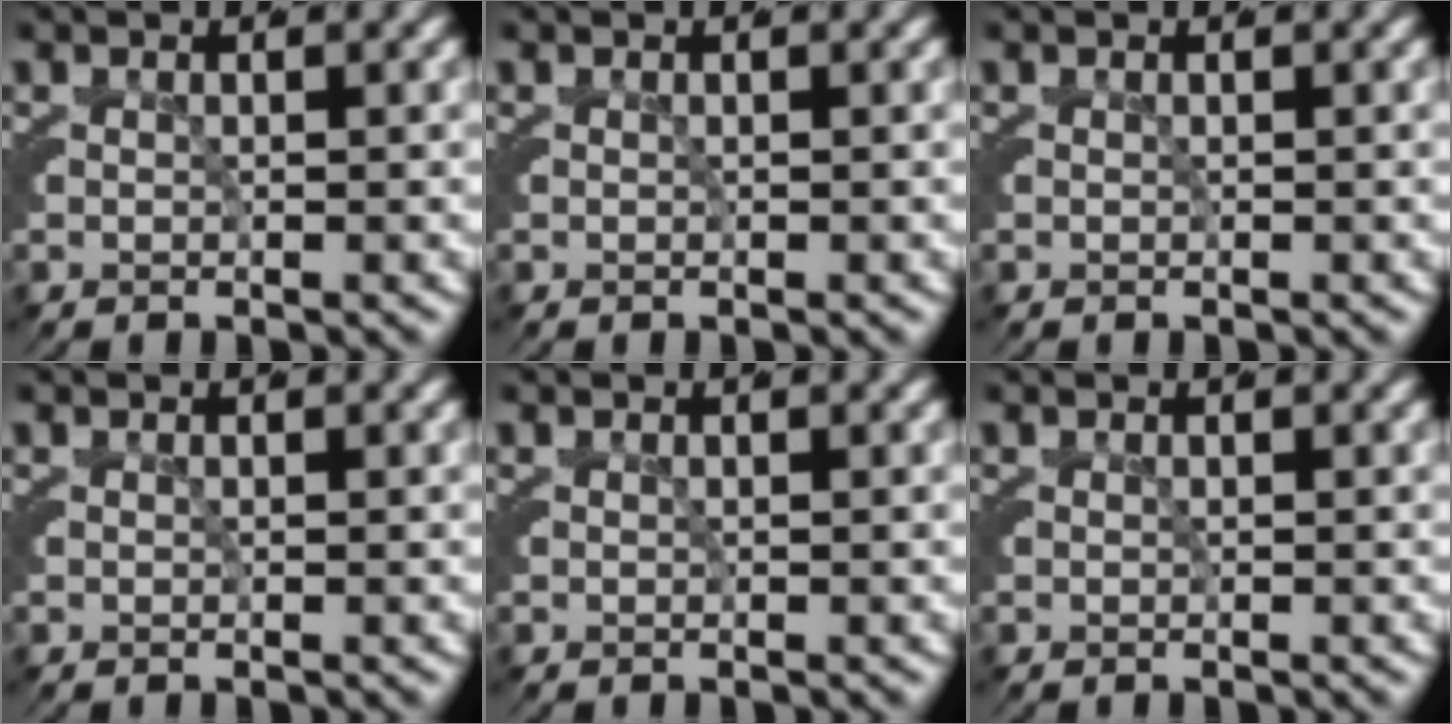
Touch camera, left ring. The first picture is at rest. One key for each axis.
{"total": 0.0}
{"total": 0.0}
{"total": 0.0}
{"total": 0.0}
{"total": 0.0}